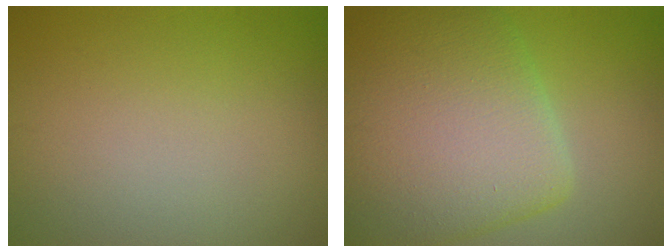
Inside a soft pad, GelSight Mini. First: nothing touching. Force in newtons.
{"total": 10.8, "press": 10.8, "slide": 0.4}